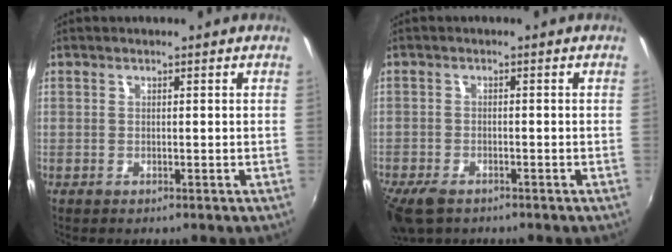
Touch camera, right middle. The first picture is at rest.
{"total": 6.6, "force": [-4.8, 3.0, 3.4], "torque": [-0.092, -0.026, -0.092]}